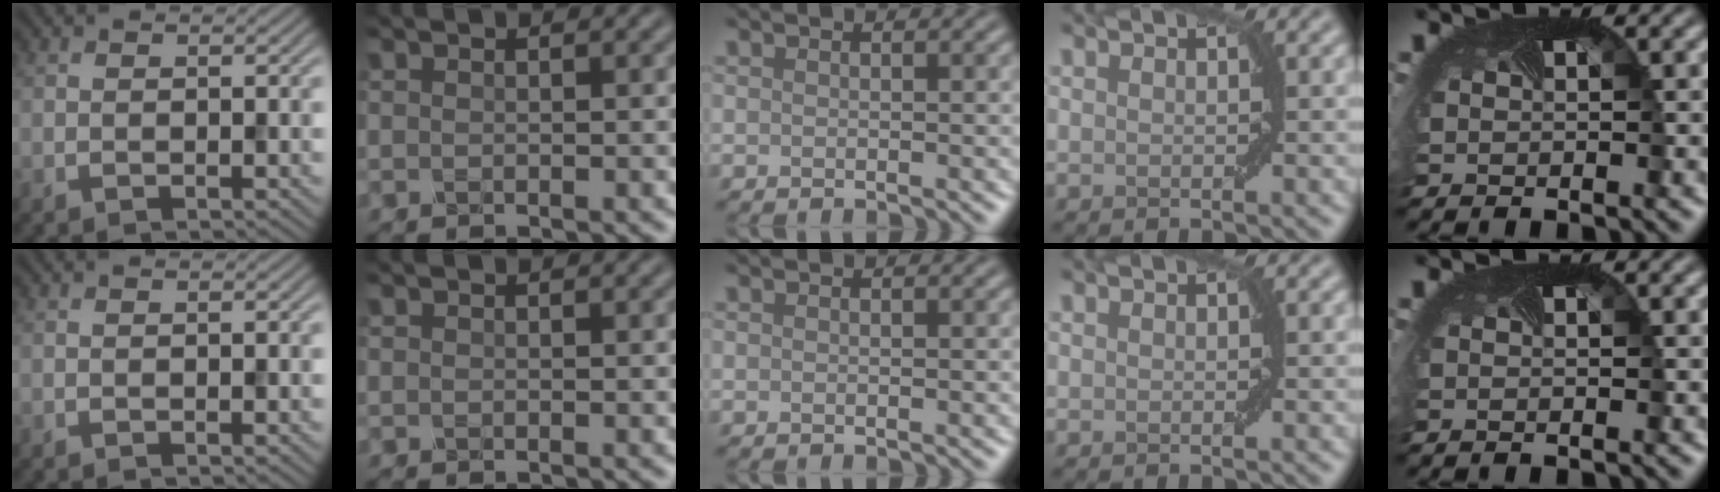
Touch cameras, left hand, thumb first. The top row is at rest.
{}